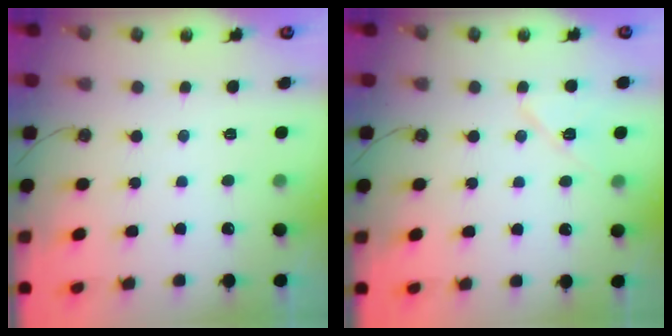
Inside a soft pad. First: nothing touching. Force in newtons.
{"total": 8.8, "press": 8.2, "slide": 3.2}